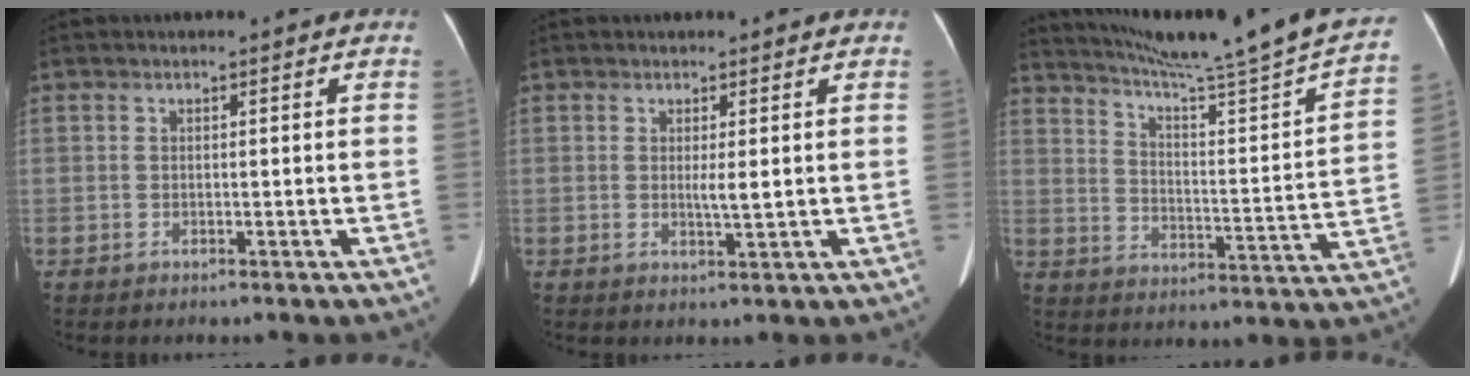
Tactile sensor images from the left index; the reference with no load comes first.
{"total": 1.6, "force": [0.0, 0.0, 1.6], "torque": [-0.034, -0.003, 0.007]}
{"total": 27.1, "force": [23.7, -1.2, 13.3], "torque": [-0.215, -0.081, 0.316]}